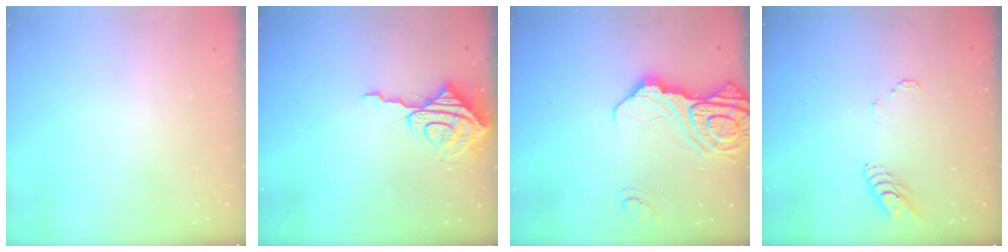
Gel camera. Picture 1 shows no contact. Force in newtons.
{"total": 9.0, "press": 8.9, "slide": 0.8}
{"total": 16.8, "press": 16.7, "slide": 1.9}
{"total": 5.8, "press": 5.8, "slide": 0.4}